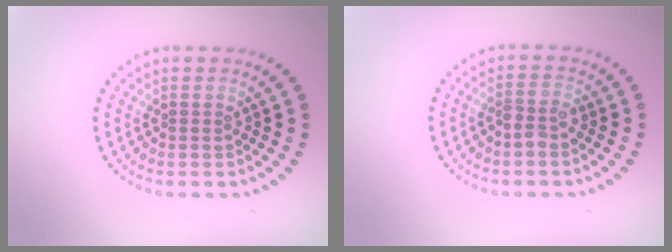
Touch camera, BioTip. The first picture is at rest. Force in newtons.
{"total": 1.7, "press": 1.6, "slide": 0.6}